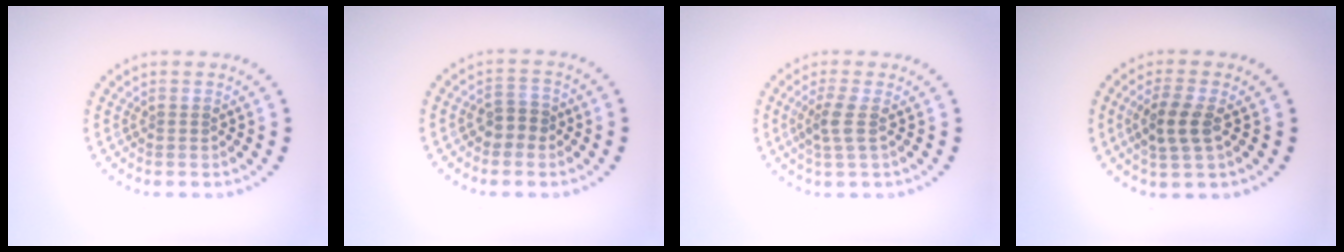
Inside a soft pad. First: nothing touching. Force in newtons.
{"total": 2.0, "press": 1.9, "slide": 0.6}
{"total": 2.0, "press": 1.6, "slide": 1.3}
{"total": 3.0, "press": 2.8, "slide": 1.0}